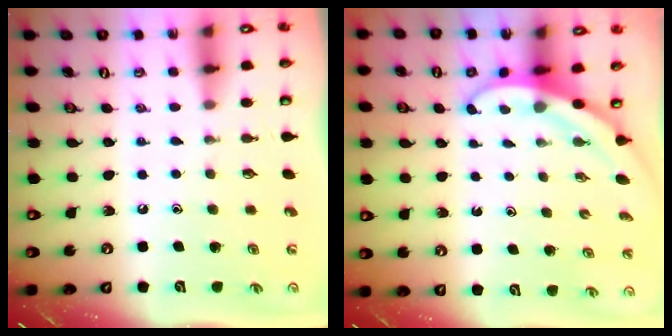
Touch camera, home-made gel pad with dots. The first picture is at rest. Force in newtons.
{"total": 3.0, "press": 3.0, "slide": 0.1}